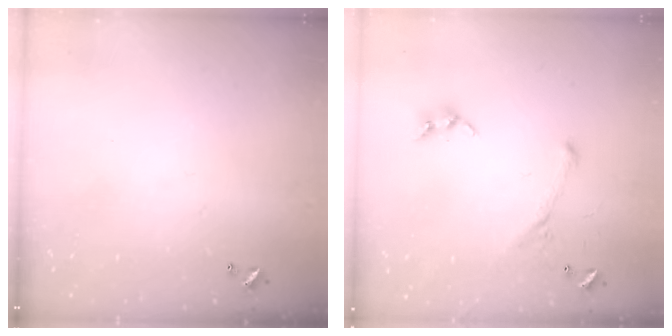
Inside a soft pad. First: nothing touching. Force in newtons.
{"total": 2.8, "press": 2.6, "slide": 1.0}